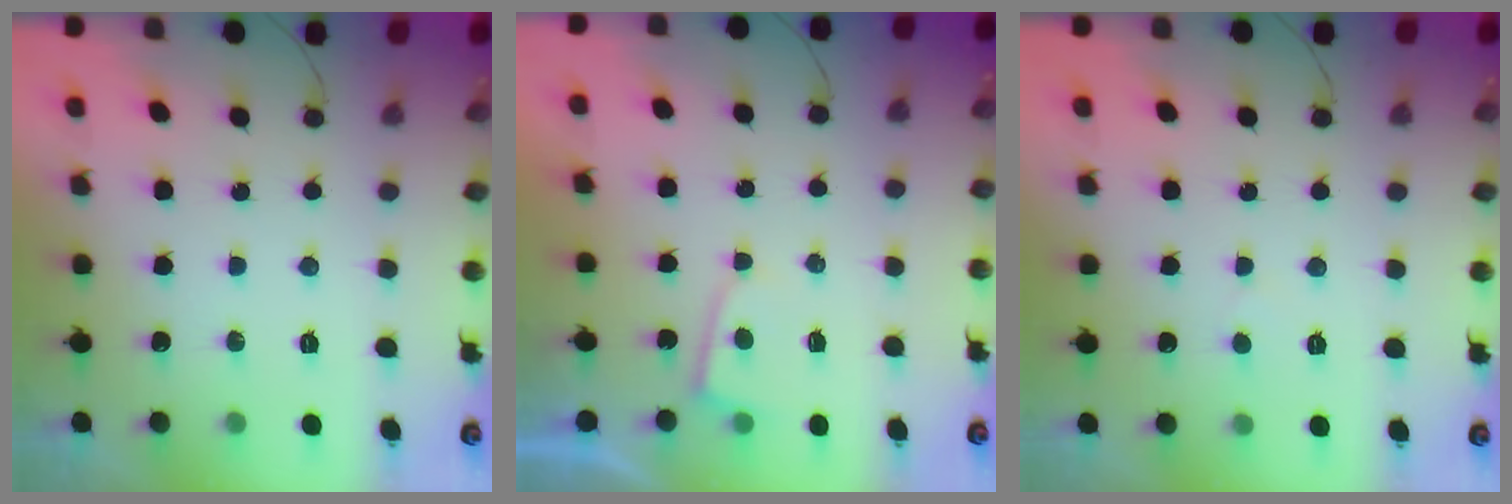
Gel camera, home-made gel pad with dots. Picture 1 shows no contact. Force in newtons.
{"total": 2.3, "press": 2.3, "slide": 0.3}
{"total": 2.6, "press": 2.6, "slide": 0.2}